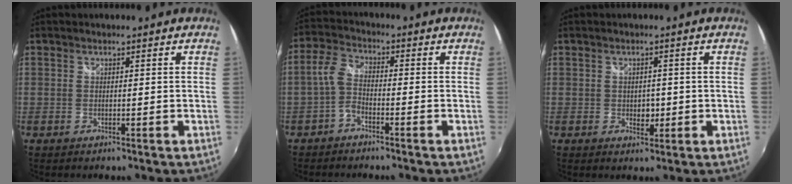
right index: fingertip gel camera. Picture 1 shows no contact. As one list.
[{"total": 3.6, "force": [-1.9, 1.7, 2.5], "torque": [-0.064, 0.013, -0.039]}, {"total": 2.4, "force": [-0.3, 1.9, 1.4], "torque": [-0.019, -0.001, -0.005]}]